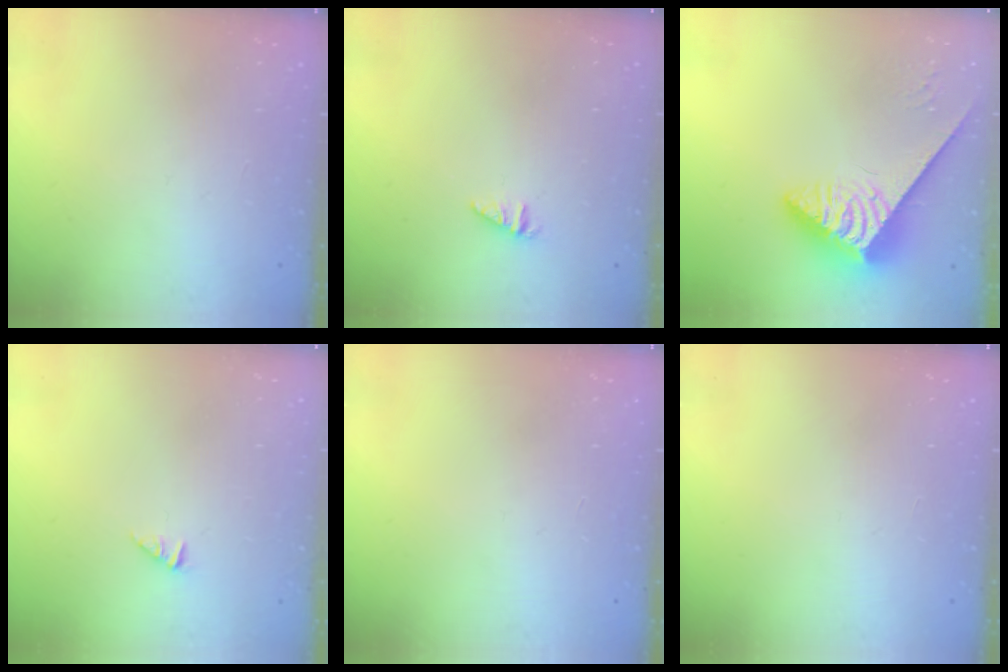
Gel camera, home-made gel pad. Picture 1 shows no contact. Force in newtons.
{"total": 1.2, "press": 1.2, "slide": 0.2}
{"total": 4.8, "press": 4.8, "slide": 0.5}
{"total": 0.0}
{"total": 0.0}
{"total": 0.0}